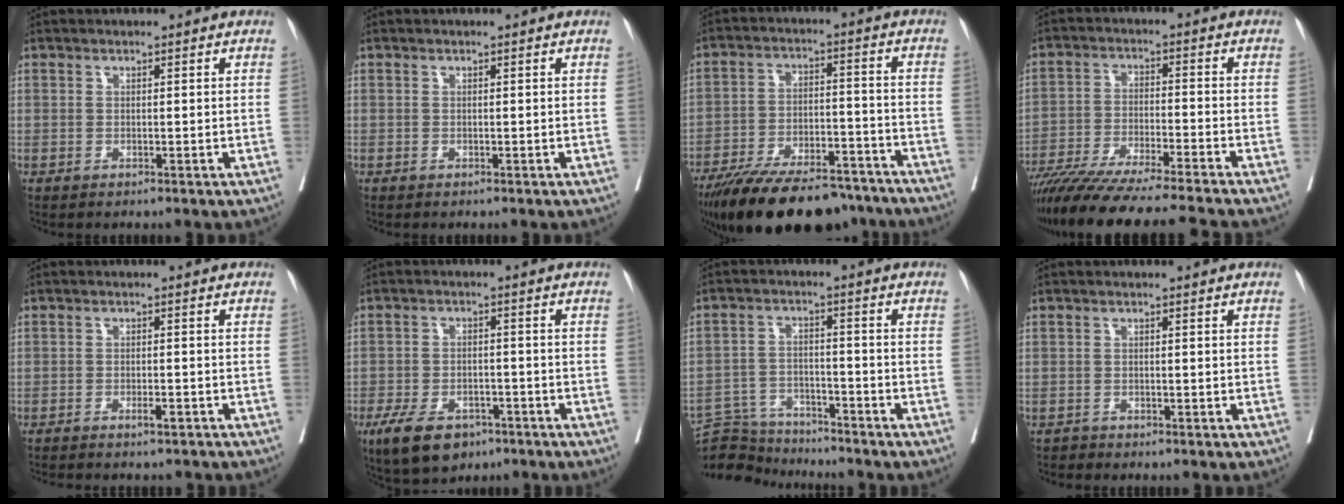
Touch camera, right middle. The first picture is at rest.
{"total": 0.0}
{"total": 21.7, "force": [-18.0, 6.6, 10.2], "torque": [-0.162, -0.008, -0.273]}
{"total": 19.0, "force": [-16.7, -0.7, 9.1], "torque": [-0.158, -0.048, -0.271]}
{"total": 3.8, "force": [-3.2, 0.7, 1.9], "torque": [-0.028, -0.003, -0.040]}
{"total": 8.9, "force": [-5.7, 4.7, 5.0], "torque": [-0.091, -0.002, -0.090]}
{"total": 8.9, "force": [-8.8, 1.6, 0.0], "torque": [-0.001, 0.017, -0.153]}
{"total": 0.8, "force": [-0.8, 0.2, -0.3], "torque": [0.000, -0.001, -0.017]}